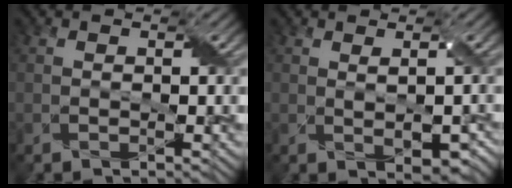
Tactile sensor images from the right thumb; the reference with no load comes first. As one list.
[{"total": 3.2, "force": [0.2, 1.5, 2.8], "torque": [-0.049, -0.008, 0.017]}]